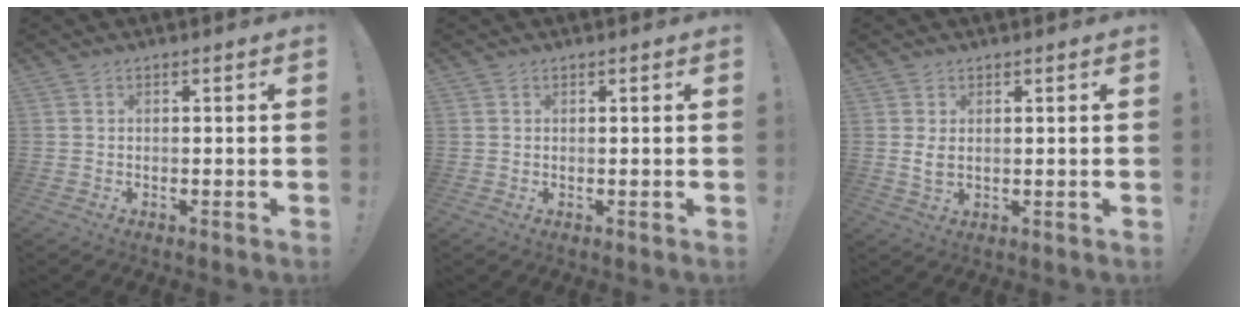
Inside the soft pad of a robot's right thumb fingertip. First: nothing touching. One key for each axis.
{"total": 1.0, "fx": 0.7, "fy": 0.8, "fz": 0.0, "tx": 0.006, "ty": -0.004, "tz": 0.011}
{"total": 3.3, "fx": 1.0, "fy": 1.8, "fz": 2.6, "tx": -0.044, "ty": -0.004, "tz": 0.015}